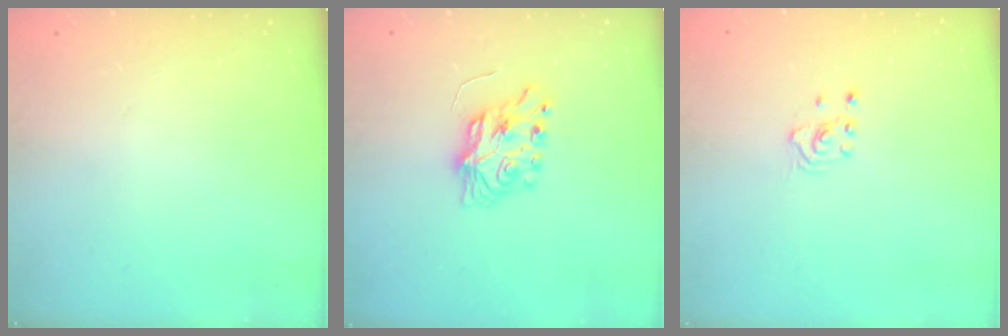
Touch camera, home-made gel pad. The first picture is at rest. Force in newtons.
{"total": 7.3, "press": 7.3, "slide": 0.3}
{"total": 2.0, "press": 2.0, "slide": 0.3}